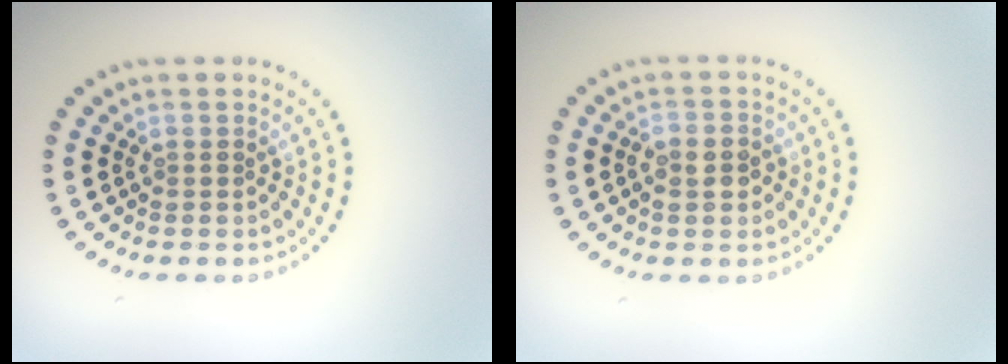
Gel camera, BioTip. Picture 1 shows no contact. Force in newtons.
{"total": 2.3, "press": 2.2, "slide": 0.6}